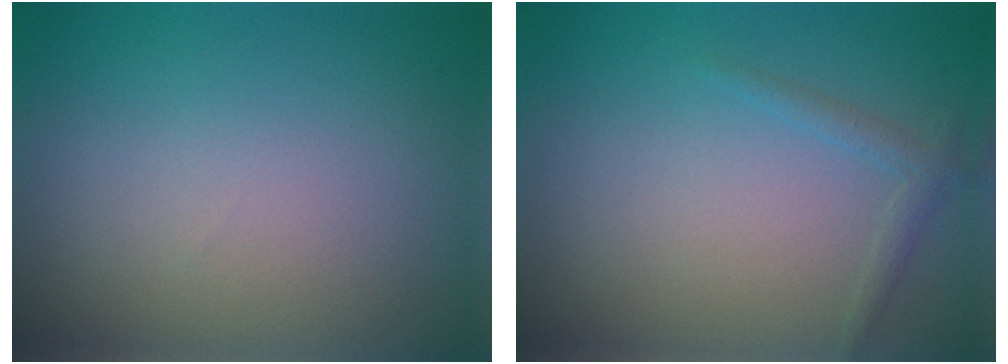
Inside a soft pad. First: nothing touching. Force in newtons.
{"total": 1.2, "press": 1.2, "slide": 0.1}